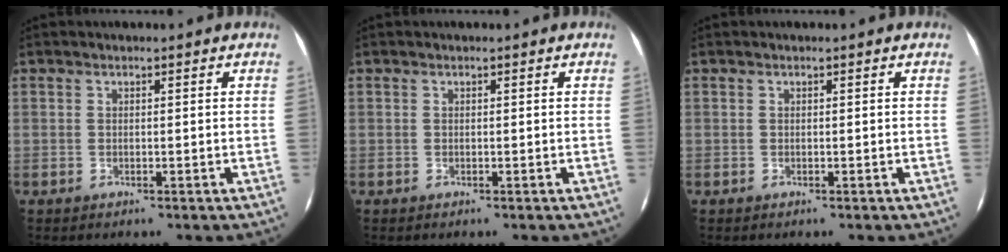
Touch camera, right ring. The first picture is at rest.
{"total": 0.0}
{"total": 0.0}